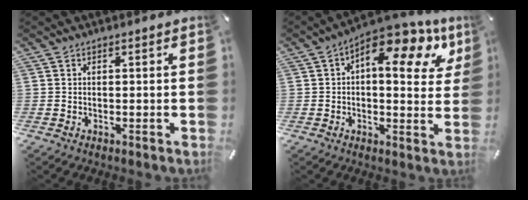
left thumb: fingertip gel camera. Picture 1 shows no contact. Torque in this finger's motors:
{"motor_torque": [0.45, 0.69, 1.01, 0.15, 0.03]}